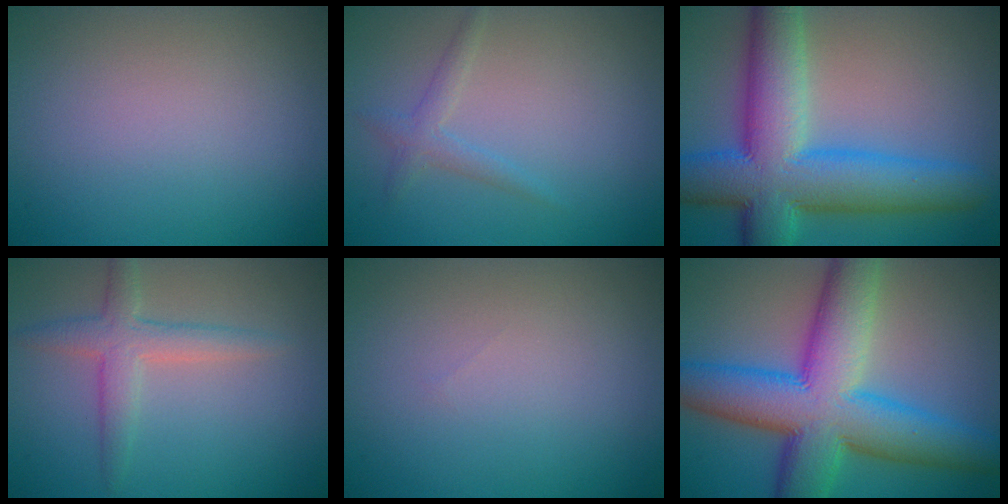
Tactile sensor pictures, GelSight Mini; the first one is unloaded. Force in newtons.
{"total": 1.5, "press": 1.5, "slide": 0.0}
{"total": 11.8, "press": 11.7, "slide": 0.3}
{"total": 3.0, "press": 3.0, "slide": 0.1}
{"total": 0.0}
{"total": 12.5, "press": 12.5, "slide": 0.2}